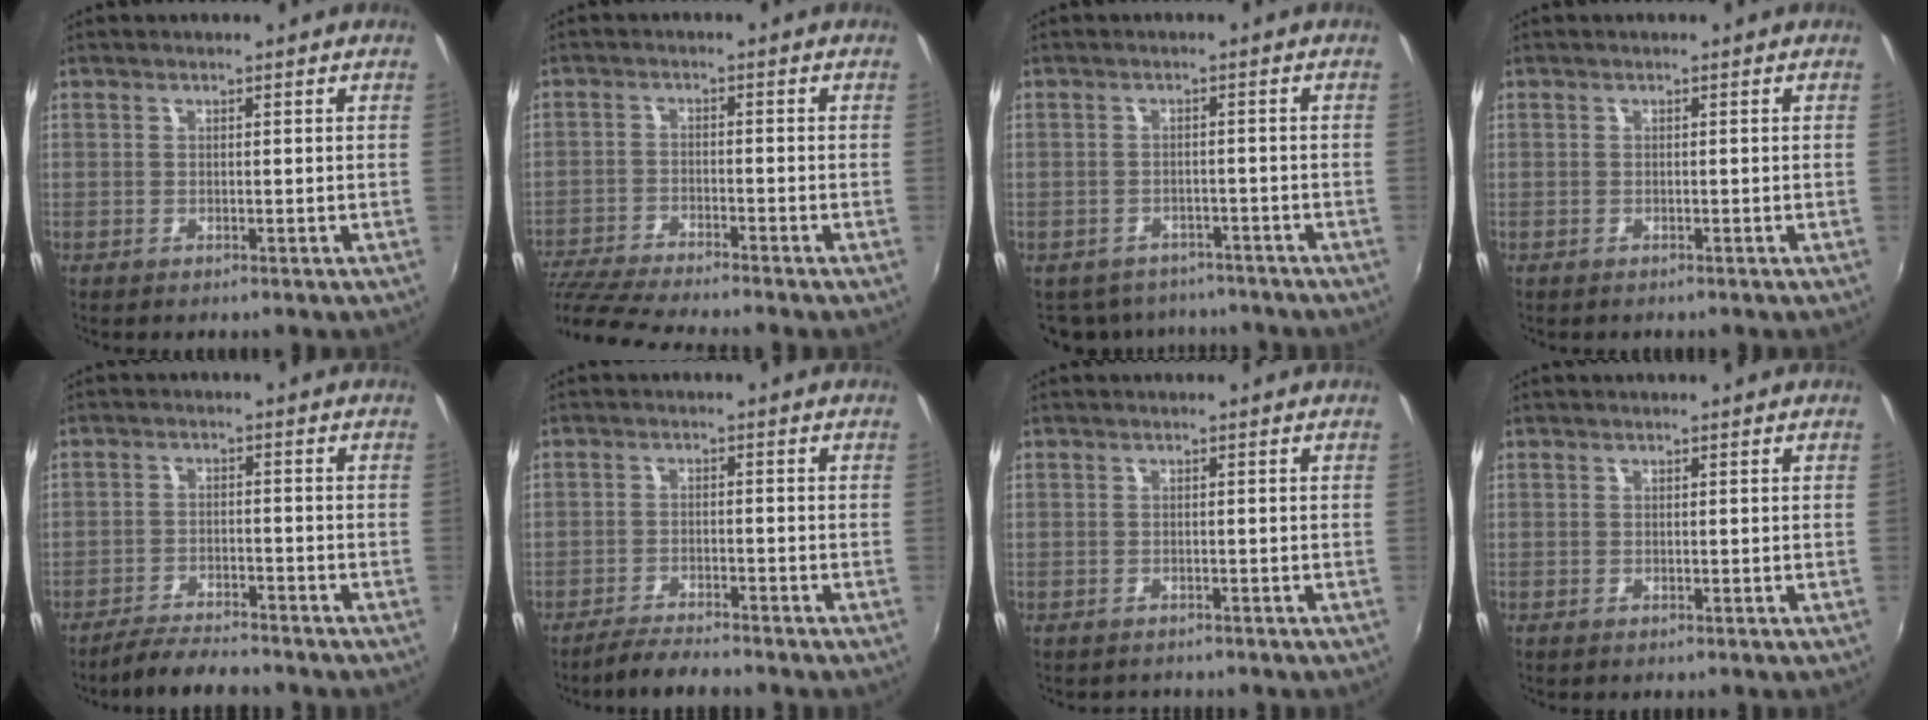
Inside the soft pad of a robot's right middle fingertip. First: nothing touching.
{"total": 11.6, "force": [-10.5, -0.1, 4.8], "torque": [-0.122, -0.031, -0.191]}
{"total": 9.0, "force": [-7.7, 4.0, 2.1], "torque": [-0.056, -0.002, -0.103]}
{"total": 0.0}
{"total": 6.3, "force": [-5.8, 0.8, 2.1], "torque": [-0.061, -0.008, -0.098]}
{"total": 4.4, "force": [-4.2, 0.2, 1.5], "torque": [-0.051, -0.009, -0.077]}
{"total": 1.0, "force": [-1.0, 0.4, -0.1], "torque": [-0.003, -0.001, -0.015]}
{"total": 0.0}